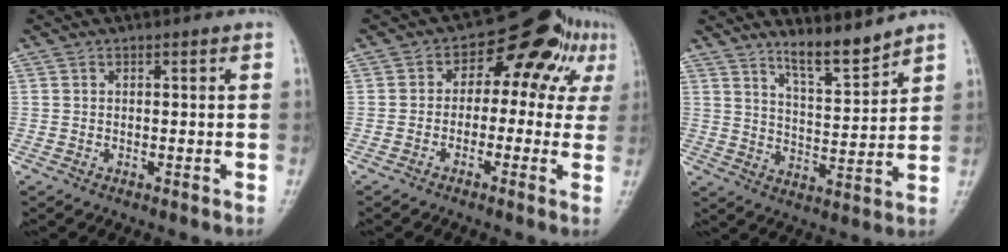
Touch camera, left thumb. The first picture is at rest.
{"total": 11.5, "force": [2.0, 7.7, 8.3], "torque": [-0.047, 0.041, 0.011]}
{"total": 7.2, "force": [6.3, 0.8, 3.4], "torque": [-0.051, -0.060, 0.113]}